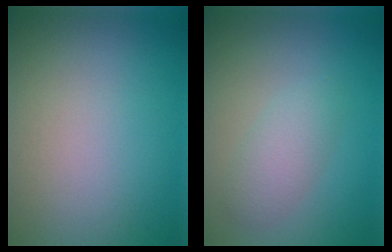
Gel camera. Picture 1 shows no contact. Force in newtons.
{"total": 2.4, "press": 2.4, "slide": 0.2}